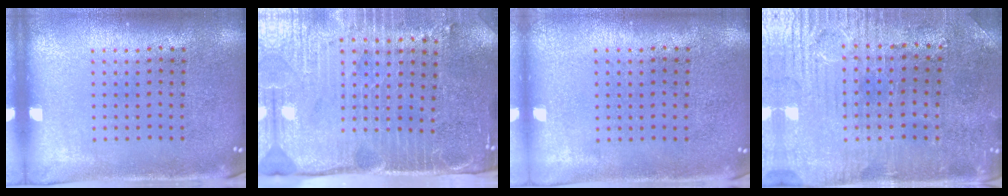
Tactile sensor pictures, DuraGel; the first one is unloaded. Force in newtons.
{"total": 4.4, "press": 3.7, "slide": 2.3}
{"total": 0.0}
{"total": 1.7, "press": 1.7, "slide": 0.5}